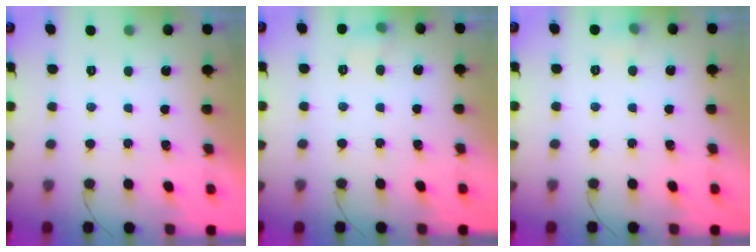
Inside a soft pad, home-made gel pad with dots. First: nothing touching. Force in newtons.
{"total": 5.5, "press": 5.3, "slide": 1.5}
{"total": 5.4, "press": 5.1, "slide": 1.6}